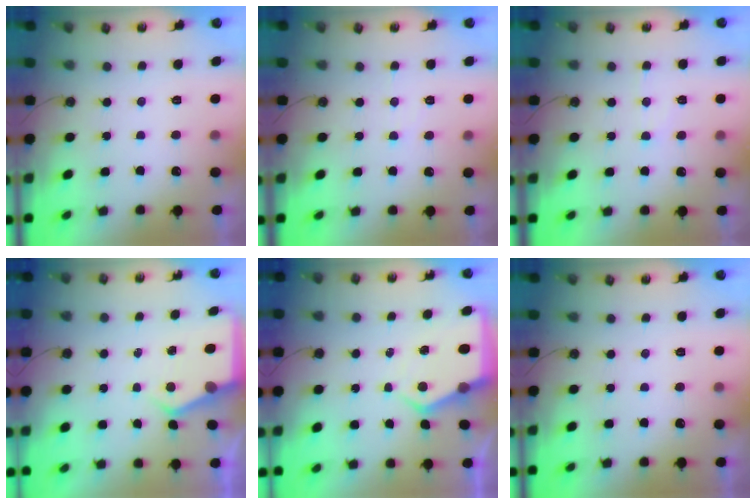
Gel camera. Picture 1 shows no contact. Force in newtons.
{"total": 4.5, "press": 4.4, "slide": 0.6}
{"total": 5.8, "press": 5.8, "slide": 0.7}
{"total": 4.5, "press": 4.5, "slide": 0.7}
{"total": 6.6, "press": 6.6, "slide": 0.6}
{"total": 0.0}